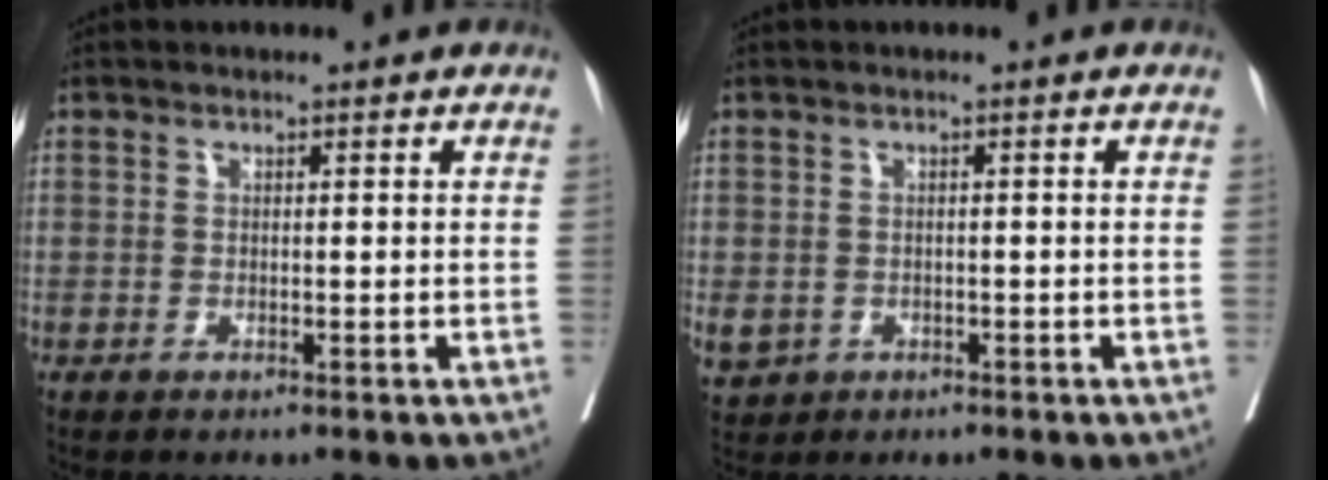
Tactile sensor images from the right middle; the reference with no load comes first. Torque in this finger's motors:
{"motor_torque": [0.43, -0.36, 0.32, 0.08]}